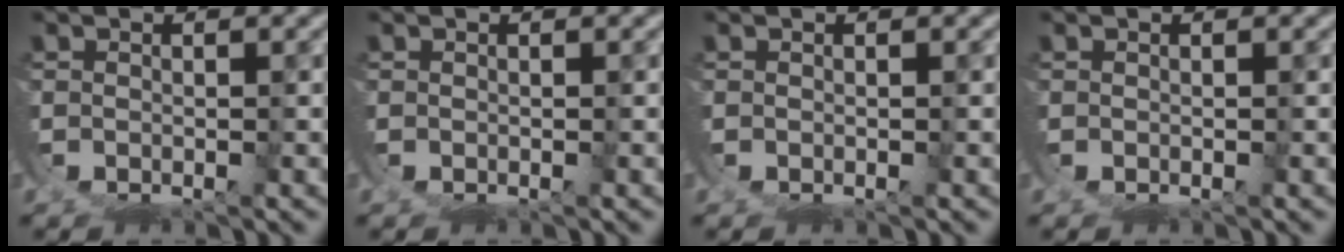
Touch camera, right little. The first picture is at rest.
{"total": 0.0}
{"total": 0.0}
{"total": 0.0}